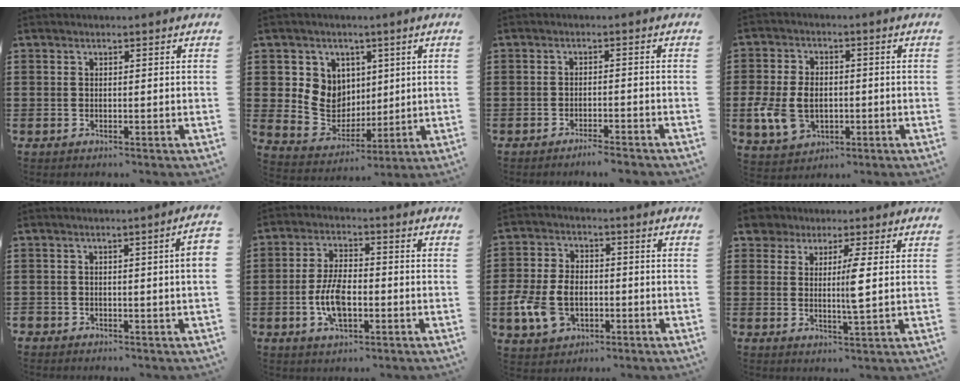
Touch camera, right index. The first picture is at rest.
{"total": 7.7, "force": [2.0, 7.2, 1.5], "torque": [-0.059, -0.001, 0.044]}
{"total": 2.1, "force": [-2.0, -0.1, 0.7], "torque": [-0.014, 0.000, -0.040]}
{"total": 7.3, "force": [-1.3, 5.5, 4.7], "torque": [-0.122, 0.004, -0.030]}
{"total": 2.3, "force": [-1.1, 0.3, 2.0], "torque": [-0.030, -0.002, -0.021]}
{"total": 7.3, "force": [-1.8, 3.5, 6.1], "torque": [-0.139, 0.002, -0.040]}
{"total": 8.1, "force": [-2.1, 5.9, 5.2], "torque": [-0.134, 0.007, -0.043]}
{"total": 5.3, "force": [2.8, 1.7, 4.2], "torque": [-0.067, -0.011, 0.043]}